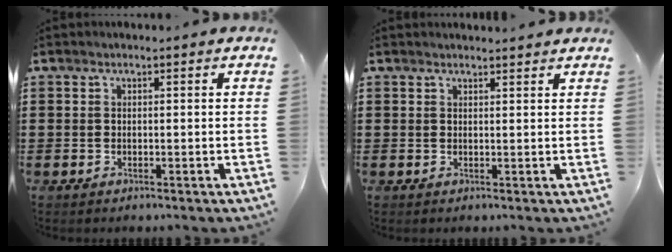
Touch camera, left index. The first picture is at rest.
{"total": 1.4, "force": [1.3, 0.1, 0.2], "torque": [-0.006, 0.000, 0.026]}